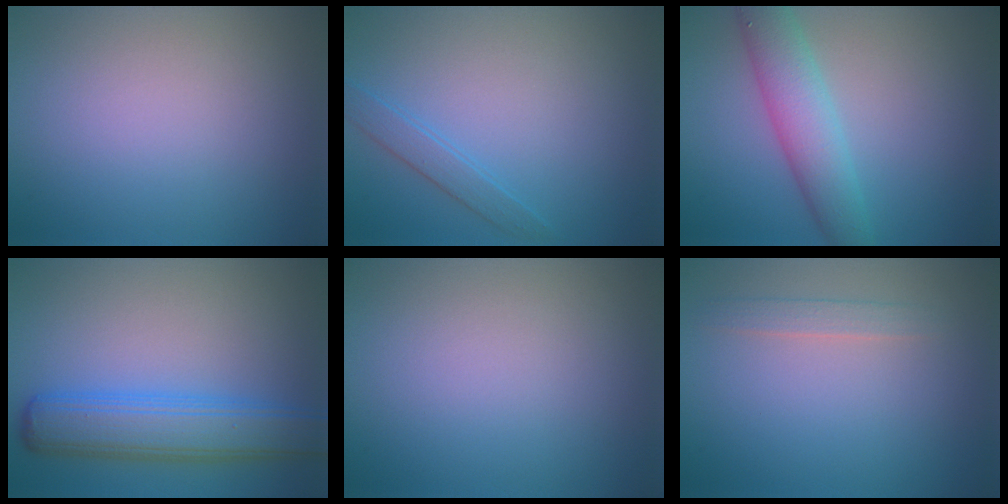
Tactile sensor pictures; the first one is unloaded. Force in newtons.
{"total": 1.6, "press": 1.6, "slide": 0.1}
{"total": 4.8, "press": 4.8, "slide": 0.4}
{"total": 6.5, "press": 6.5, "slide": 0.1}
{"total": 0.0}
{"total": 1.2, "press": 1.2, "slide": 0.1}